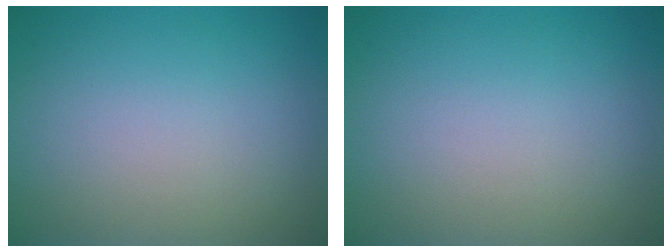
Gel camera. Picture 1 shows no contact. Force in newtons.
{"total": 0.0}